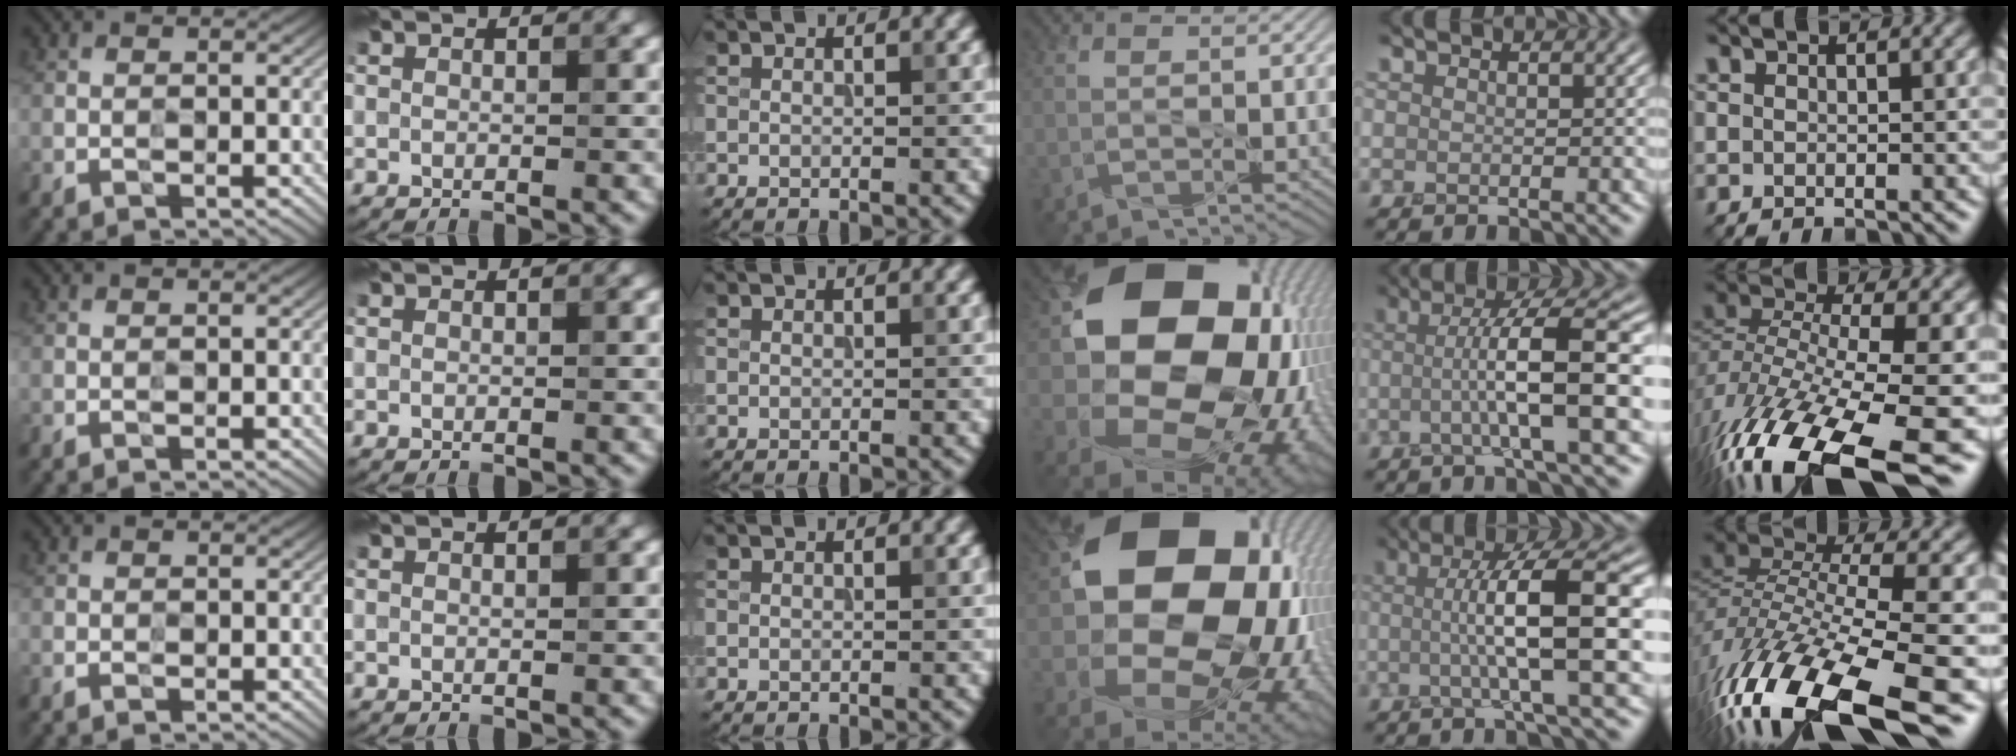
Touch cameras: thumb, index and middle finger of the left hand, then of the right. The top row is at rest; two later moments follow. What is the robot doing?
{"motion": "peel", "object": "tape"}